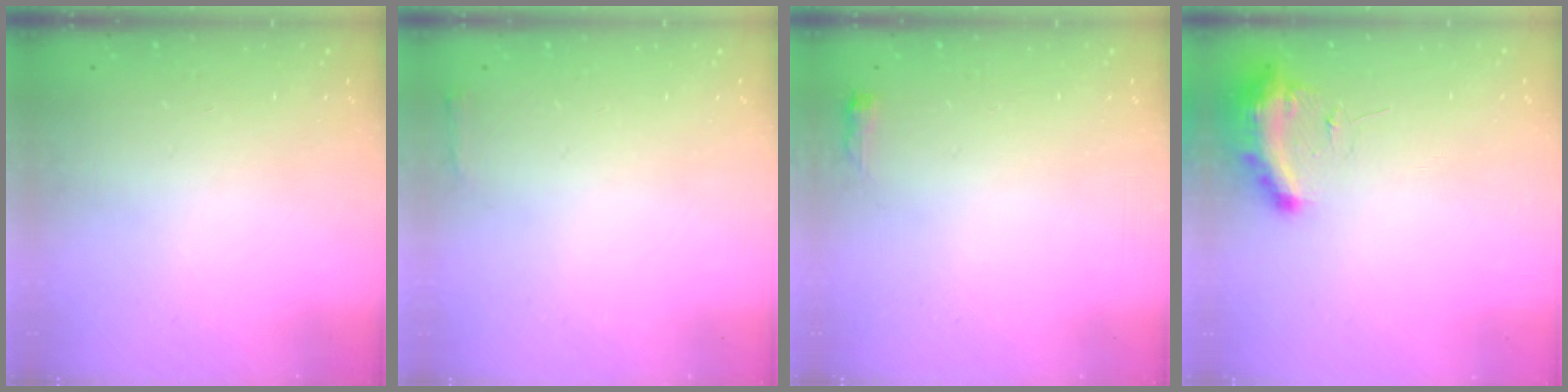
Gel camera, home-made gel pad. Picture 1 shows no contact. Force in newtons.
{"total": 2.3, "press": 2.3, "slide": 0.5}
{"total": 9.8, "press": 2.8, "slide": 9.4}
{"total": 9.4, "press": 9.3, "slide": 1.3}